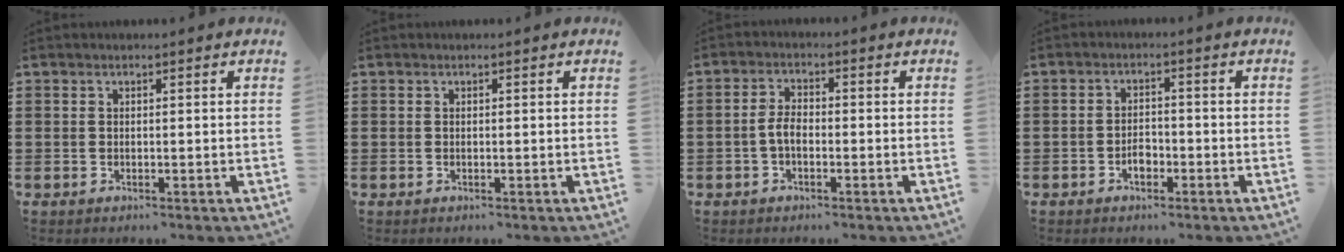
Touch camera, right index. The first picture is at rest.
{"total": 0.0}
{"total": 3.3, "force": [-1.0, 1.6, 2.7], "torque": [-0.072, -0.003, -0.027]}
{"total": 2.7, "force": [-1.3, 1.6, 1.7], "torque": [-0.035, 0.004, -0.026]}